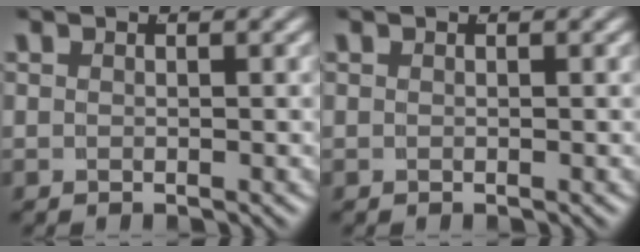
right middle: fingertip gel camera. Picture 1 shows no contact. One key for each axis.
{"total": 0.0}